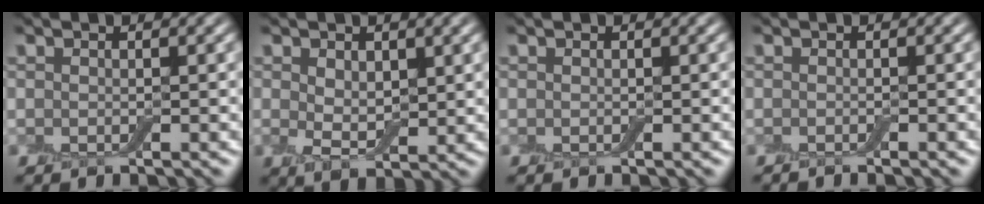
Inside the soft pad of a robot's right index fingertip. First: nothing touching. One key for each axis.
{"total": 3.2, "fx": 0.8, "fy": 1.9, "fz": 2.4, "tx": -0.049, "ty": -0.007, "tz": 0.018}
{"total": 0.0}
{"total": 0.8, "fx": -0.6, "fy": 0.0, "fz": 0.4, "tx": -0.005, "ty": -0.003, "tz": -0.012}